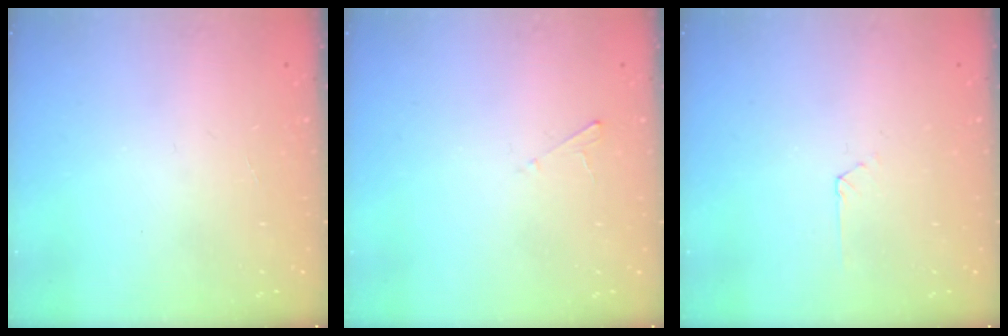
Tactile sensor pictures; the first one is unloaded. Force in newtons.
{"total": 2.0, "press": 2.0, "slide": 0.2}
{"total": 1.5, "press": 1.4, "slide": 0.2}